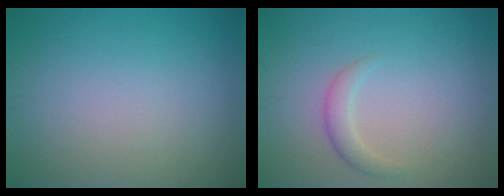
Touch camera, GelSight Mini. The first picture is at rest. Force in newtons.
{"total": 1.6, "press": 1.6, "slide": 0.1}